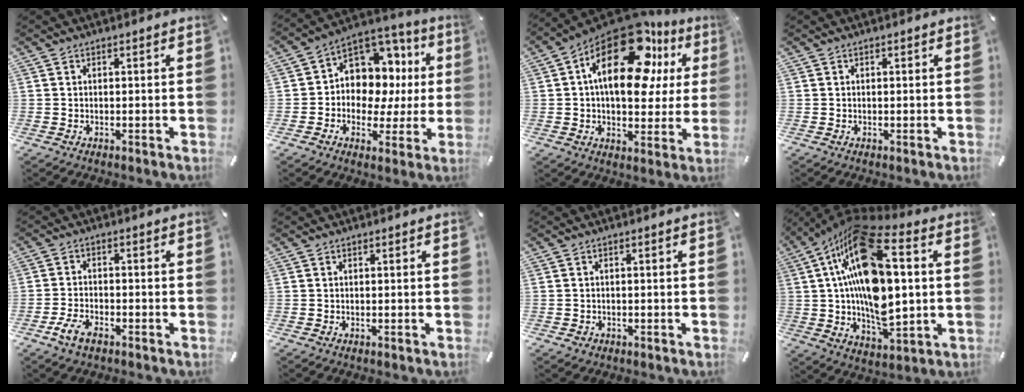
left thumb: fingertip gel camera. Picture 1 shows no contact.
{"total": 11.4, "force": [2.9, 9.7, 5.2], "torque": [-0.076, -0.044, 0.059]}
{"total": 22.4, "force": [10.0, 11.7, 16.3], "torque": [-0.261, -0.061, 0.166]}
{"total": 0.0}
{"total": 5.0, "force": [-2.8, 2.6, 3.1], "torque": [-0.075, 0.009, -0.058]}
{"total": 0.0}
{"total": 1.1, "force": [-0.3, 1.0, 0.4], "torque": [-0.009, 0.004, -0.009]}
{"total": 23.8, "force": [4.4, 11.7, 20.2], "torque": [-0.406, -0.010, 0.068]}